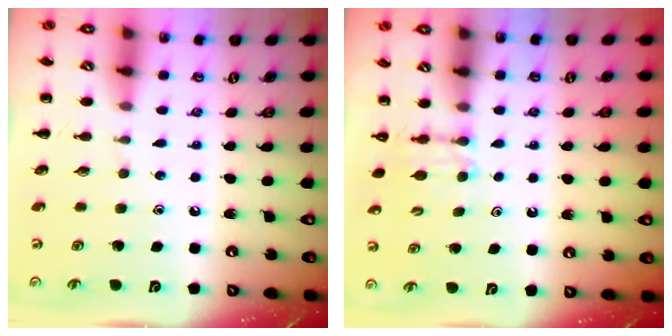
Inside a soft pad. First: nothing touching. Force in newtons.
{"total": 4.2, "press": 4.0, "slide": 1.3}